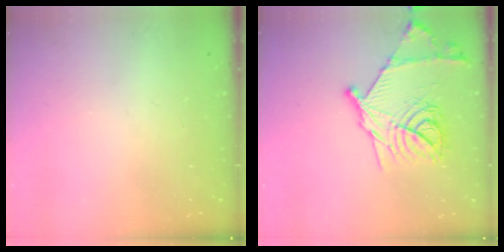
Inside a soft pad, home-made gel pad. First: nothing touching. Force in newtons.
{"total": 18.8, "press": 18.8, "slide": 1.3}